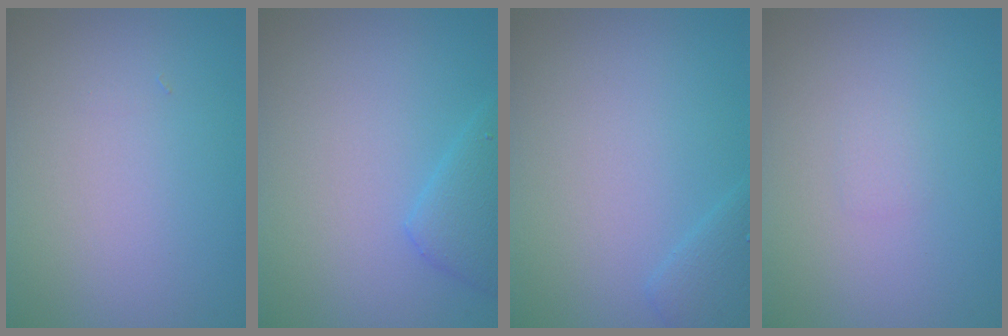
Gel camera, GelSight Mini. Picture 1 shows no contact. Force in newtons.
{"total": 2.4, "press": 2.4, "slide": 0.2}
{"total": 1.6, "press": 1.6, "slide": 0.1}
{"total": 0.5, "press": 0.5, "slide": 0.0}